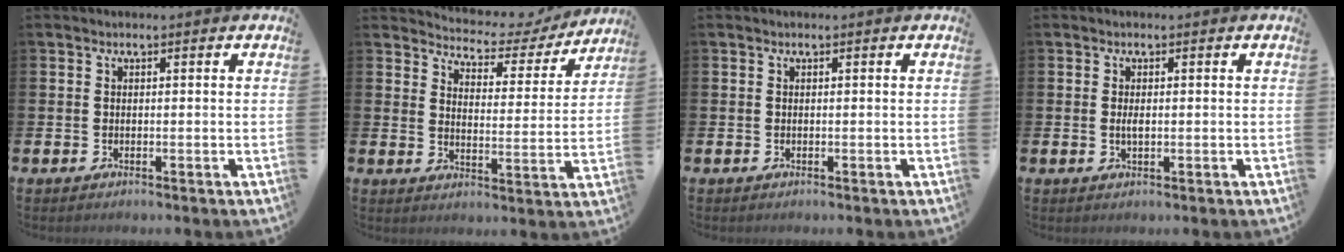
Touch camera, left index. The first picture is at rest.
{"total": 4.6, "force": [4.3, 1.5, 0.3], "torque": [-0.031, -0.041, 0.067]}
{"total": 0.0}
{"total": 1.3, "force": [0.1, 0.6, 1.2], "torque": [-0.020, 0.001, -0.001]}